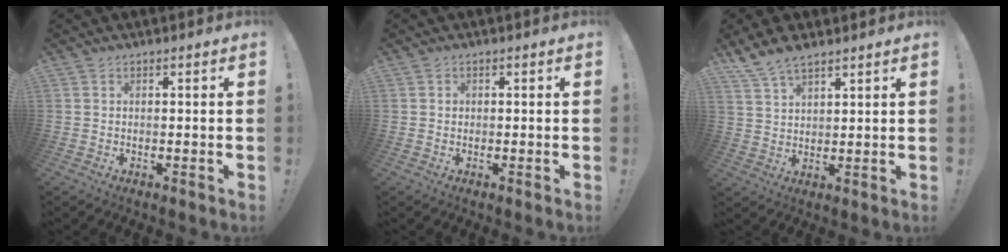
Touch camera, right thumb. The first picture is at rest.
{"total": 0.7, "force": [0.0, 0.7, 0.1], "torque": [0.003, 0.002, -0.001]}
{"total": 7.0, "force": [5.7, 2.6, 3.2], "torque": [-0.068, -0.025, 0.111]}